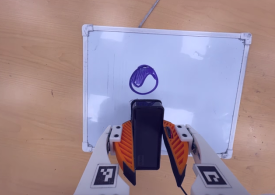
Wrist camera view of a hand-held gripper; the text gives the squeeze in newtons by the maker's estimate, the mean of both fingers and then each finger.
{"total": 4.3, "left": 3.6, "right": 5.0}